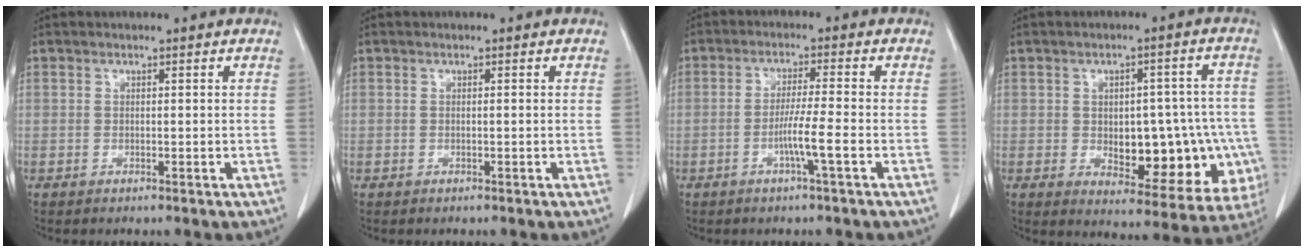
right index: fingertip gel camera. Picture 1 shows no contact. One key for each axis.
{"total": 0.0}
{"total": 4.8, "fx": -1.8, "fy": -0.8, "fz": 4.3, "tx": -0.079, "ty": -0.005, "tz": -0.037}
{"total": 16.2, "fx": -3.3, "fy": 8.1, "fz": 13.6, "tx": -0.134, "ty": 0.026, "tz": -0.020}